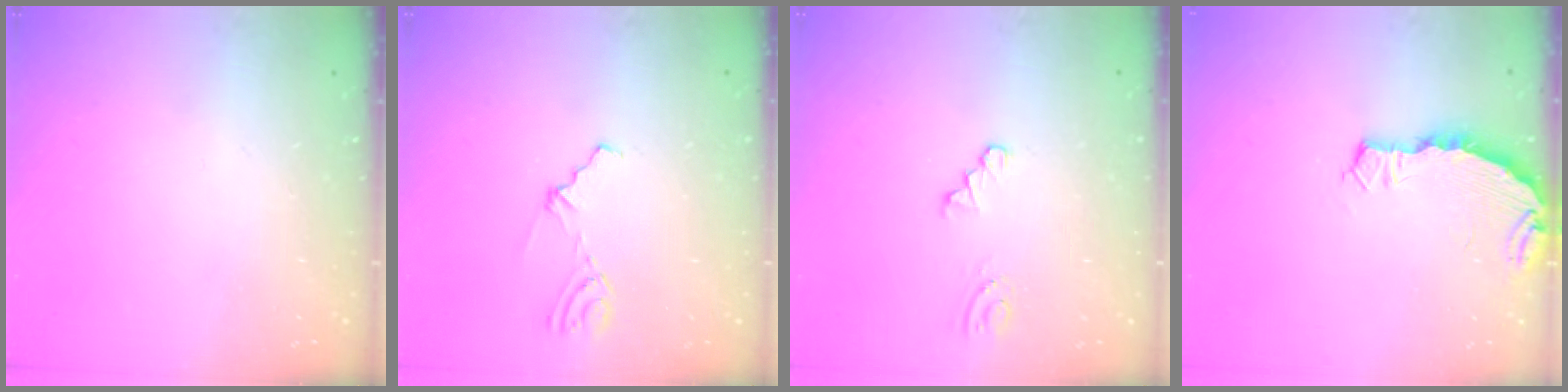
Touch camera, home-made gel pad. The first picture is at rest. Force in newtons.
{"total": 3.2, "press": 3.0, "slide": 1.0}
{"total": 0.0}
{"total": 3.5, "press": 3.5, "slide": 0.2}